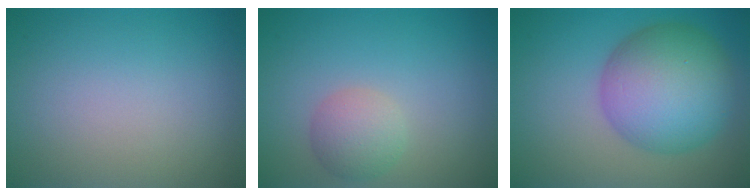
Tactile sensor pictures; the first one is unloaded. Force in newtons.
{"total": 2.7, "press": 2.7, "slide": 0.1}
{"total": 9.8, "press": 9.8, "slide": 0.3}